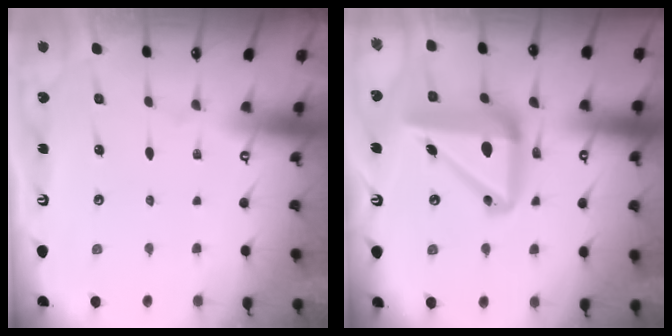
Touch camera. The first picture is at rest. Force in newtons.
{"total": 16.2, "press": 16.1, "slide": 2.3}